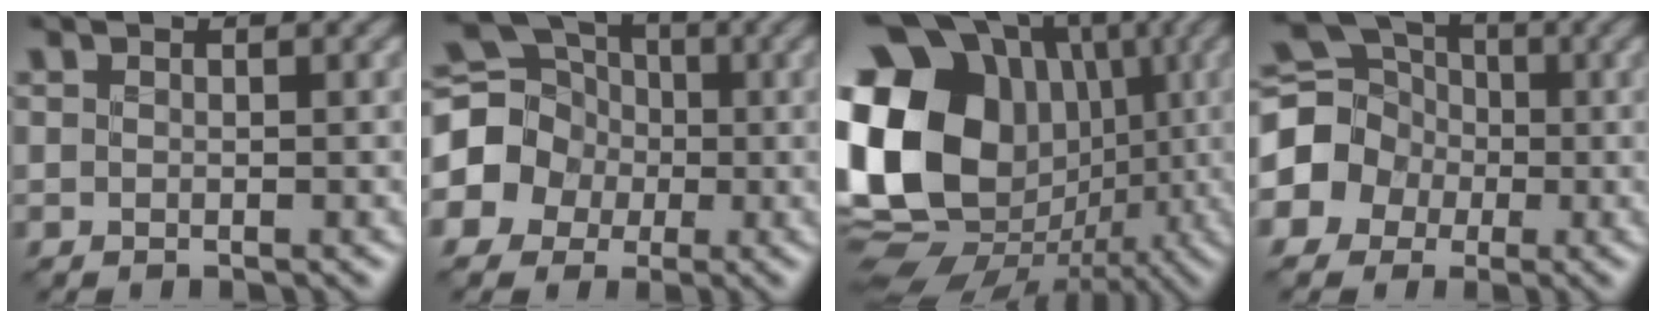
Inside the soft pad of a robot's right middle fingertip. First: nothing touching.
{"total": 9.5, "force": [-1.4, 8.8, 3.3], "torque": [-0.095, 0.013, -0.055]}
{"total": 20.6, "force": [0.7, 16.6, 12.1], "torque": [-0.248, -0.007, -0.003]}
{"total": 8.3, "force": [-1.6, 7.6, 2.9], "torque": [-0.074, 0.007, -0.064]}